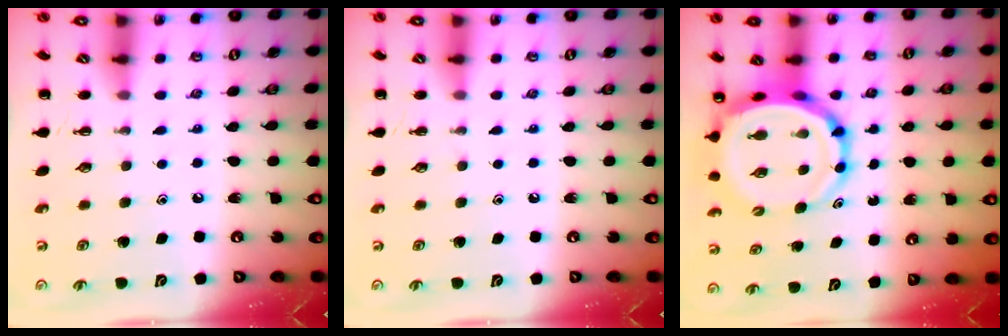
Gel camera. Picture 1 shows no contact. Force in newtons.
{"total": 0.0}
{"total": 10.5, "press": 10.0, "slide": 3.2}